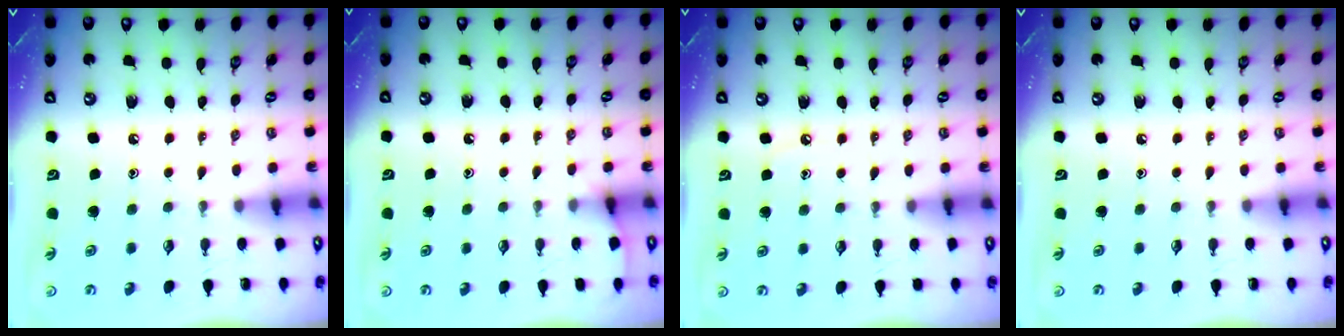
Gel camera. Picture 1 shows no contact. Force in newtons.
{"total": 4.0, "press": 4.0, "slide": 0.3}
{"total": 3.3, "press": 3.3, "slide": 0.5}
{"total": 0.0}